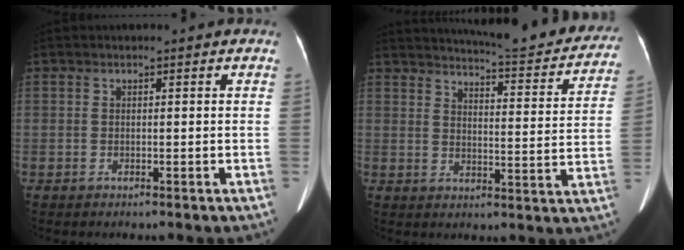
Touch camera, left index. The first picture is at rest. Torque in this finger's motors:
{"motor_torque": [0.45, -0.73, 0.01, 0.05]}